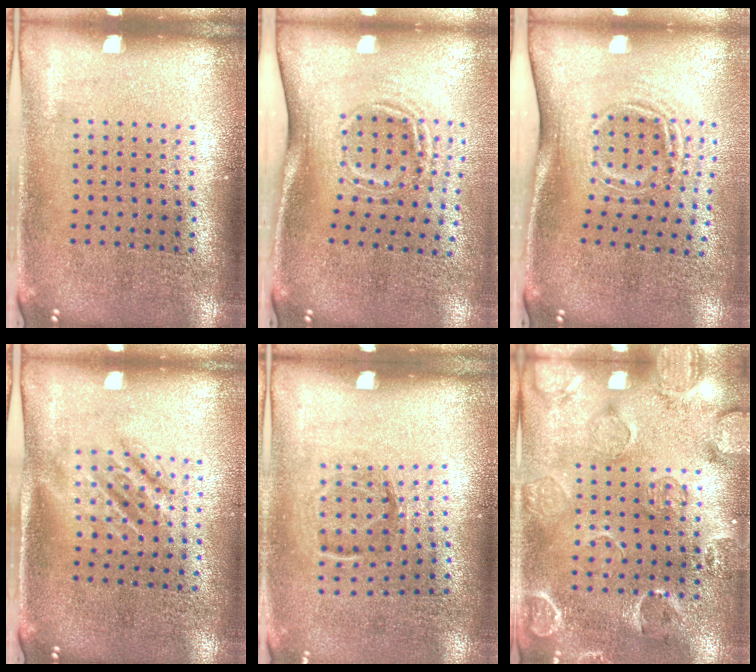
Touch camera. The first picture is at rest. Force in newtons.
{"total": 1.8, "press": 1.2, "slide": 1.4}
{"total": 1.9, "press": 1.3, "slide": 1.4}
{"total": 1.5, "press": 1.3, "slide": 0.8}
{"total": 1.2, "press": 0.8, "slide": 0.8}
{"total": 2.7, "press": 1.8, "slide": 2.0}